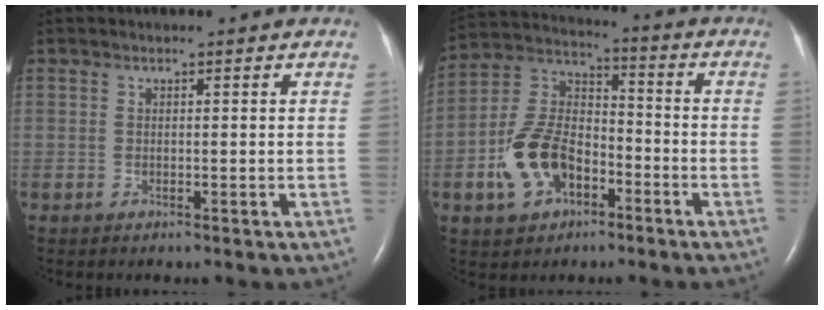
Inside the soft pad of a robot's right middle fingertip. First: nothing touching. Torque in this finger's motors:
{"motor_torque": [1.15, -0.99, 0.49, 0.17]}